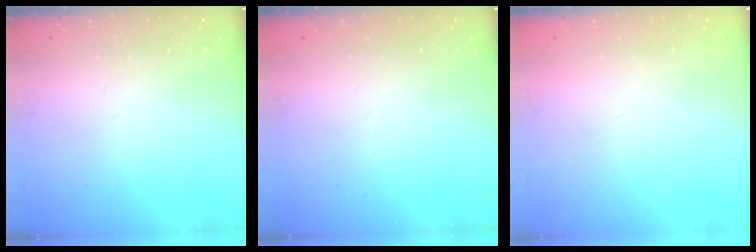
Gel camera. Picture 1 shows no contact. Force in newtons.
{"total": 0.0}
{"total": 0.0}